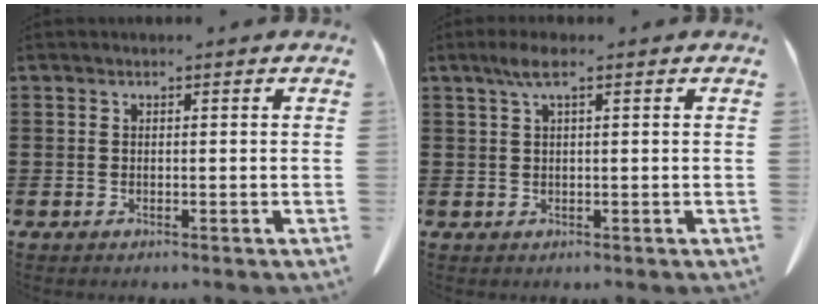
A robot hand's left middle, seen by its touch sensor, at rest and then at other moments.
{"total": 2.8, "force": [1.2, 0.4, 2.5], "torque": [-0.053, 0.004, 0.020]}